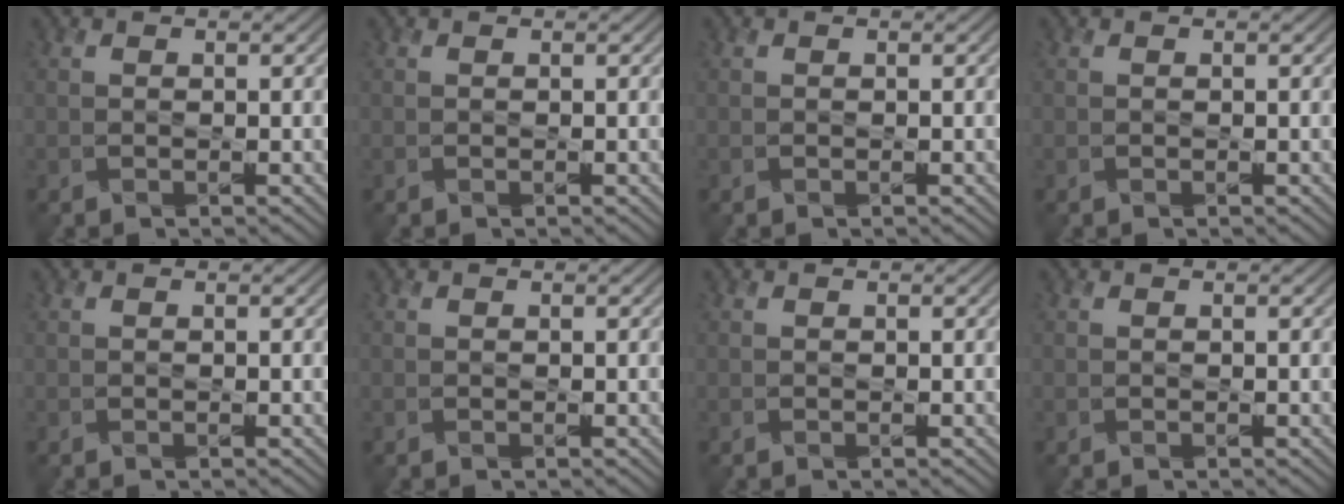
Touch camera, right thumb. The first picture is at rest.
{"total": 0.0}
{"total": 0.0}
{"total": 0.0}
{"total": 0.0}
{"total": 0.0}
{"total": 0.0}
{"total": 0.0}